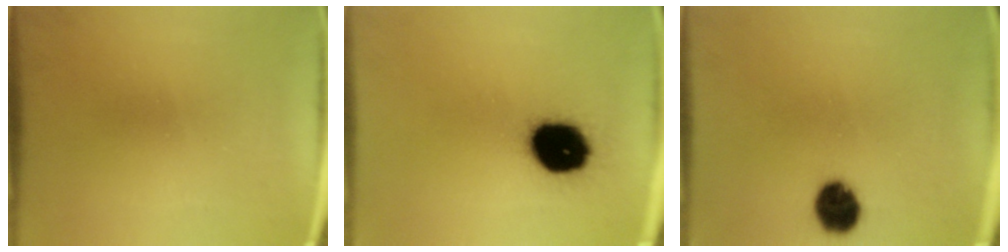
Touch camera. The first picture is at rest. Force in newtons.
{"total": 16.3}
{"total": 7.5}